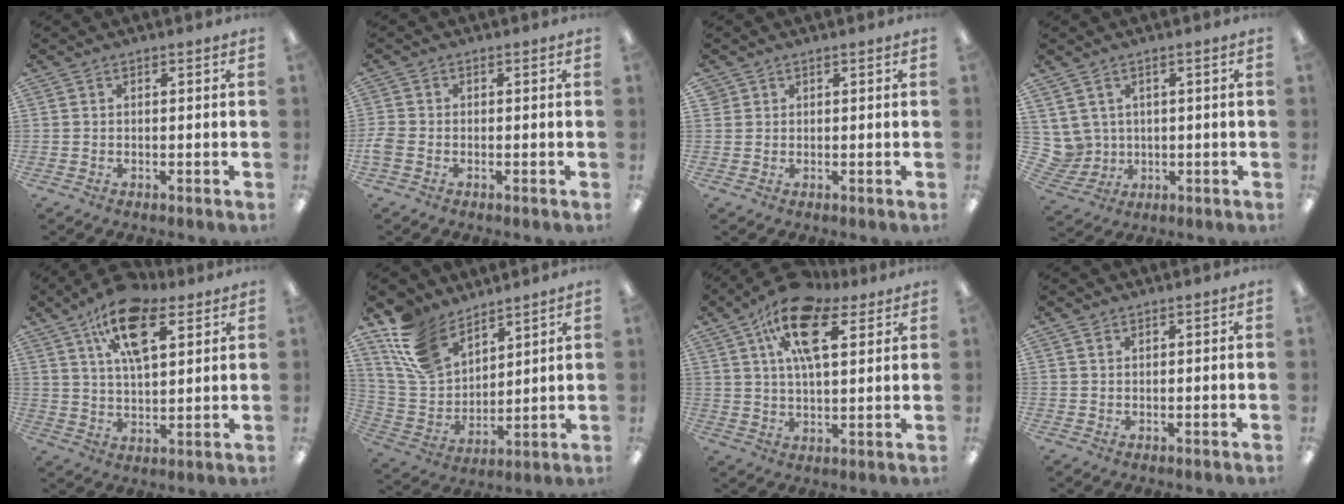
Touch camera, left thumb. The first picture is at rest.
{"total": 2.6, "force": [-1.0, 1.7, 1.6], "torque": [-0.032, 0.002, -0.016]}
{"total": 1.2, "force": [0.7, 0.9, 0.1], "torque": [0.005, -0.001, 0.012]}
{"total": 5.7, "force": [2.1, 5.2, 1.0], "torque": [-0.044, -0.007, 0.045]}
{"total": 15.4, "force": [8.5, 7.3, 10.6], "torque": [-0.174, -0.019, 0.149]}
{"total": 14.8, "force": [10.5, 8.4, 6.0], "torque": [-0.143, -0.045, 0.210]}
{"total": 17.2, "force": [9.1, 8.1, 12.2], "torque": [-0.213, -0.023, 0.153]}
{"total": 1.0, "force": [0.7, 0.7, 0.3], "torque": [-0.008, 0.000, 0.013]}